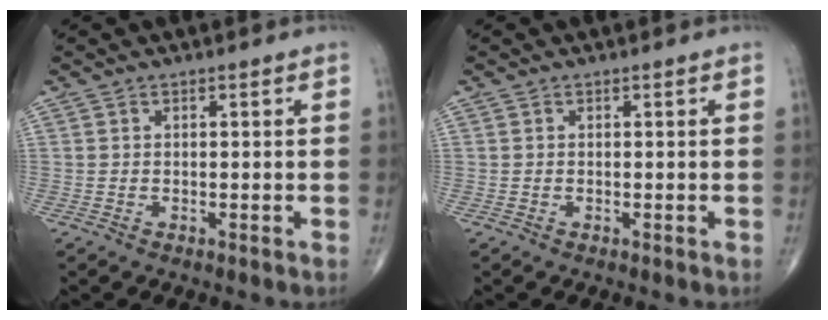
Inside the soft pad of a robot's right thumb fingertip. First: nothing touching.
{"total": 0.0}